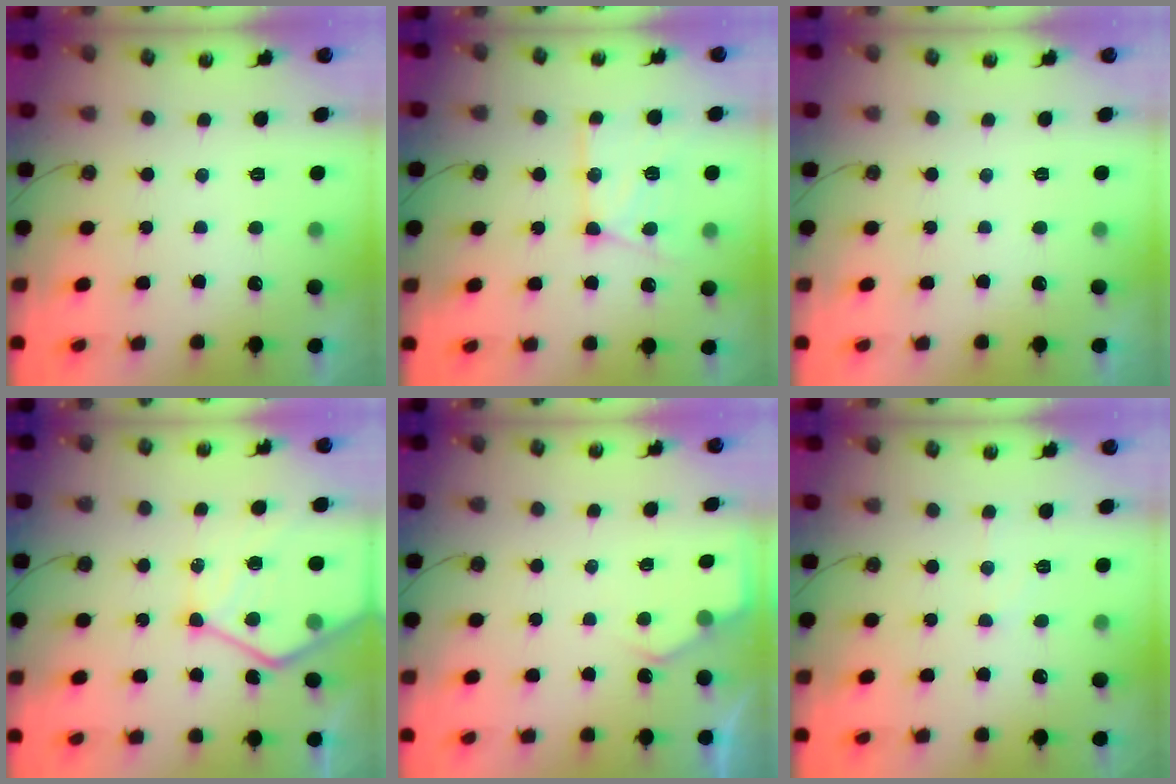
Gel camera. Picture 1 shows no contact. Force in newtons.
{"total": 14.9, "press": 14.8, "slide": 1.2}
{"total": 0.0}
{"total": 14.8, "press": 14.7, "slide": 1.1}
{"total": 4.2, "press": 4.2, "slide": 0.4}
{"total": 5.4, "press": 5.4, "slide": 0.8}